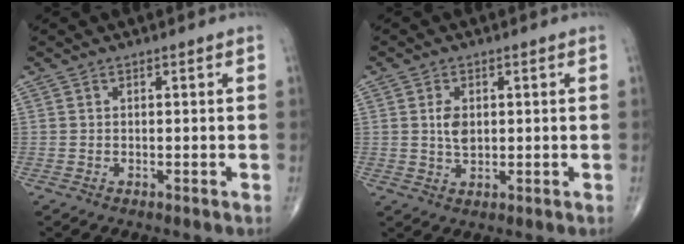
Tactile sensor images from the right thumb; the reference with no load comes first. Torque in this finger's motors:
{"motor_torque": [2.66, 2.16, 0.50, 0.18, 0.00]}